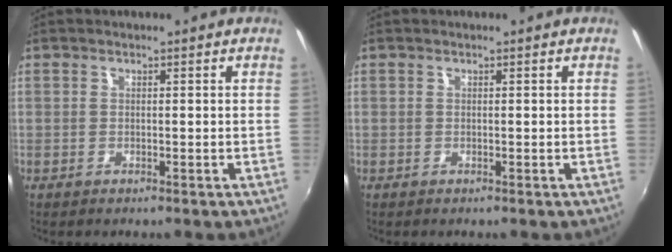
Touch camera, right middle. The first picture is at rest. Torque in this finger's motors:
{"motor_torque": [0.00, 0.00, 0.00, 0.00]}